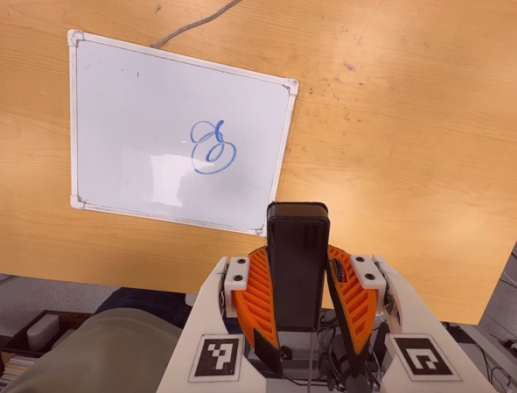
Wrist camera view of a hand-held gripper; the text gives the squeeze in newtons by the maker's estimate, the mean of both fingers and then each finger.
{"total": 9.0, "left": 7.4, "right": 10.6}